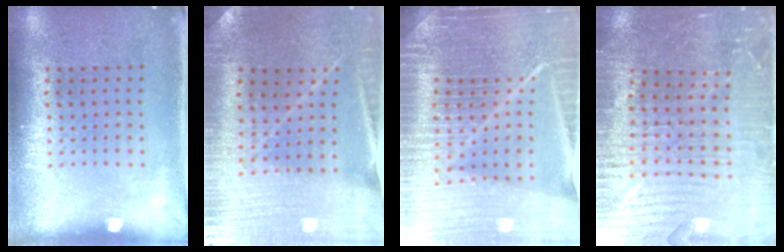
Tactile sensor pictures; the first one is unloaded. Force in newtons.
{"total": 1.7, "press": 1.7, "slide": 0.1}
{"total": 6.9, "press": 5.9, "slide": 3.5}
{"total": 3.7, "press": 3.6, "slide": 0.8}